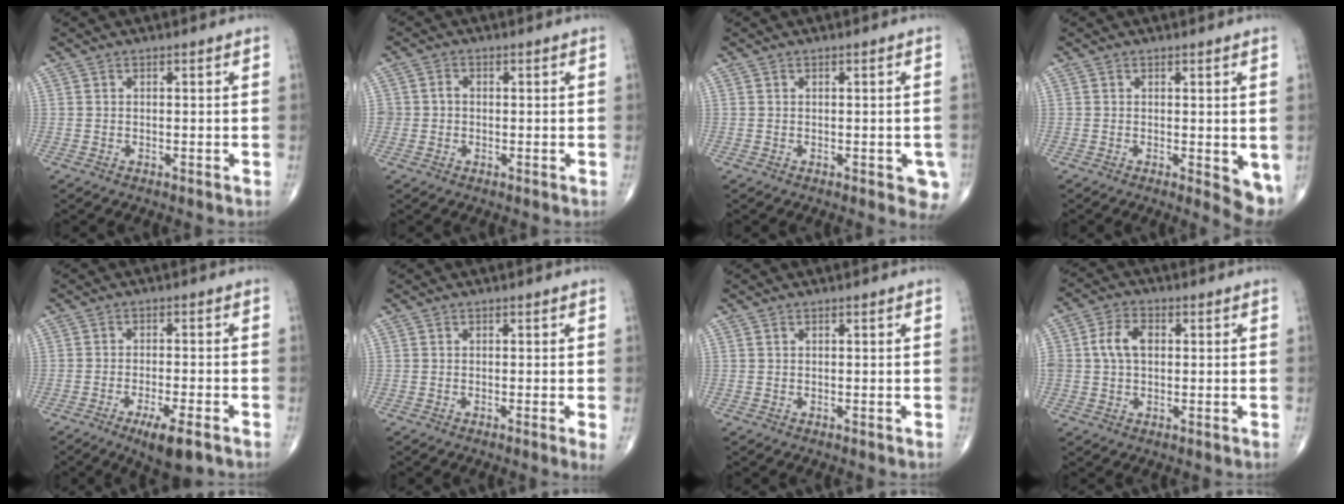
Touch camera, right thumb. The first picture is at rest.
{"total": 2.1, "force": [-0.1, 1.9, 0.9], "torque": [-0.005, 0.005, -0.004]}
{"total": 3.8, "force": [-1.3, 1.6, 3.2], "torque": [-0.013, -0.002, -0.014]}
{"total": 4.9, "force": [-0.4, 1.6, 4.6], "torque": [-0.050, -0.013, -0.003]}
{"total": 6.9, "force": [-4.0, 1.4, 5.4], "torque": [-0.089, 0.001, -0.062]}
{"total": 1.5, "force": [-0.2, -0.1, 1.5], "torque": [-0.028, -0.006, -0.005]}
{"total": 0.0}
{"total": 6.2, "force": [0.7, 4.2, 4.5], "torque": [-0.084, 0.013, 0.011]}